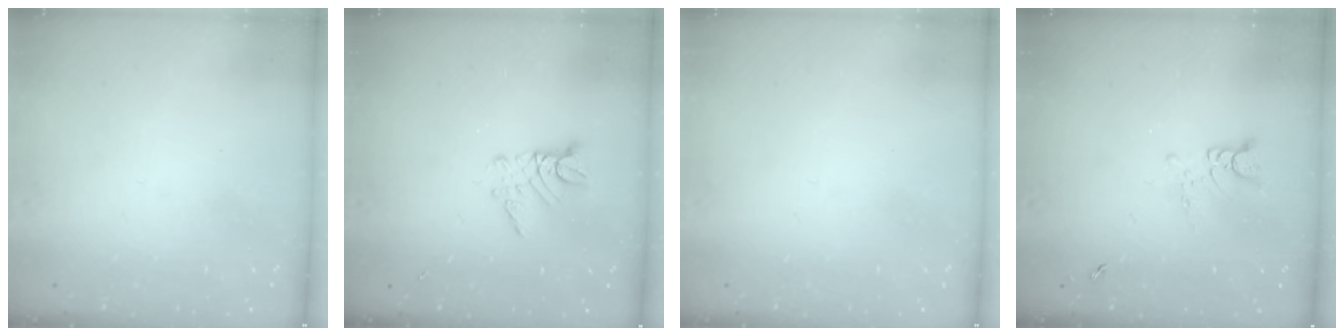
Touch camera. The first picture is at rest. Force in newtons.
{"total": 7.2, "press": 7.2, "slide": 0.6}
{"total": 0.0}
{"total": 2.9, "press": 2.9, "slide": 0.2}